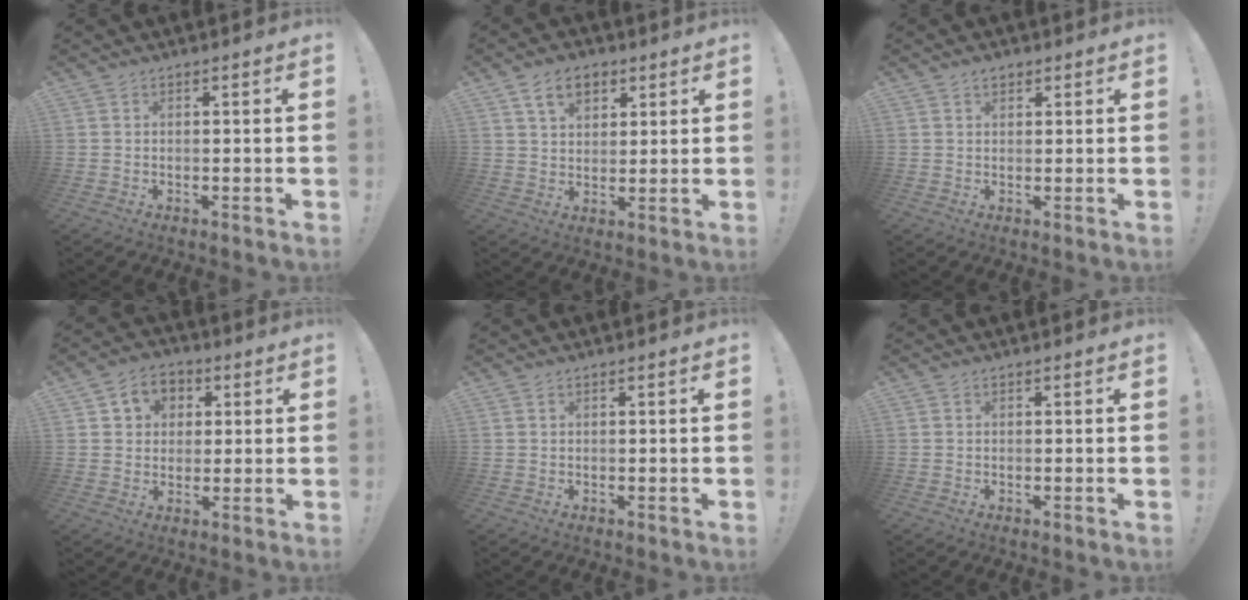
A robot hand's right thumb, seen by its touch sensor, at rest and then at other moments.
{"total": 8.8, "force": [4.6, 5.8, 4.9], "torque": [-0.078, -0.004, 0.086]}
{"total": 2.1, "force": [1.2, 1.3, 1.0], "torque": [-0.012, -0.002, 0.022]}
{"total": 7.8, "force": [2.5, 6.8, 2.8], "torque": [-0.040, -0.005, 0.051]}
{"total": 0.0}
{"total": 0.0}